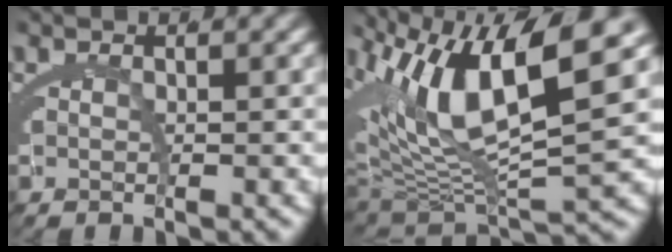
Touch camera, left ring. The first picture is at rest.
{"total": 12.3, "force": [2.0, 7.0, 10.0], "torque": [-0.183, -0.011, 0.041]}